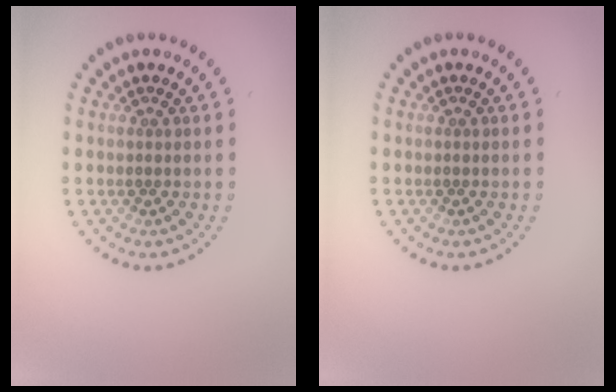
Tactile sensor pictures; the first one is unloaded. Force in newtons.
{"total": 0.0}